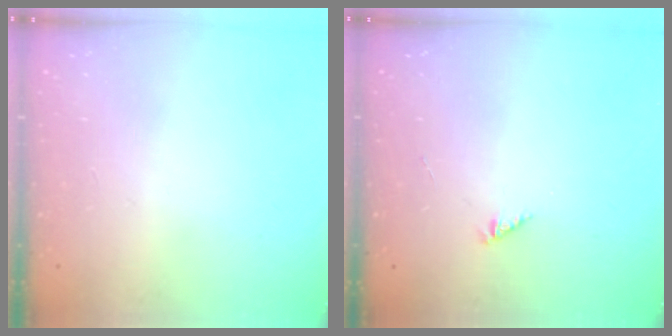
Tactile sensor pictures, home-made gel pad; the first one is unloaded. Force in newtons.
{"total": 0.0}